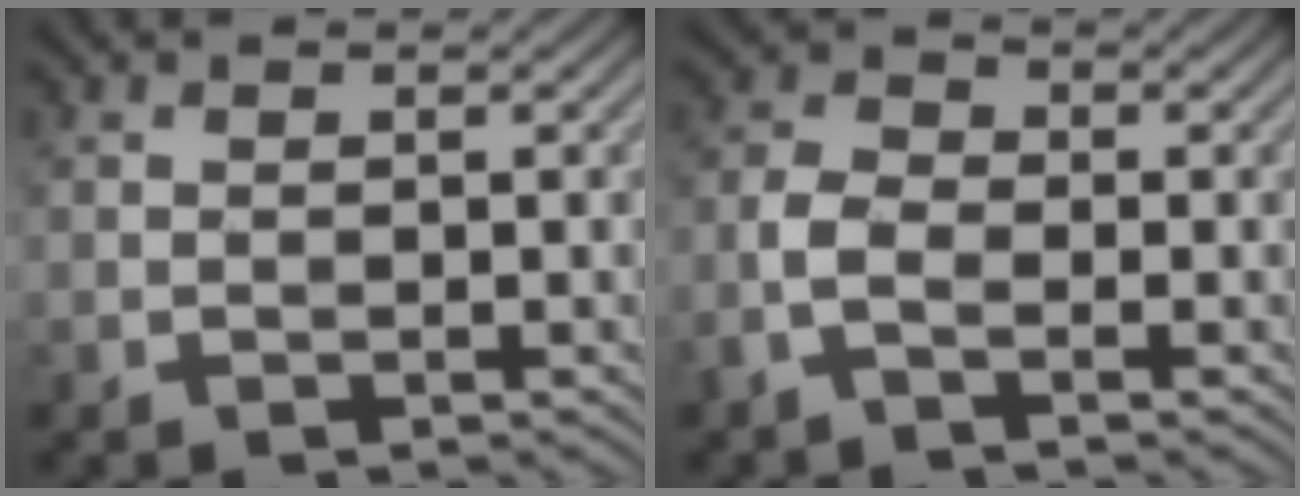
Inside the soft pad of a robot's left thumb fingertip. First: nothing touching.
{"total": 3.7, "force": [-1.8, 1.9, 2.6], "torque": [-0.069, 0.009, -0.047]}